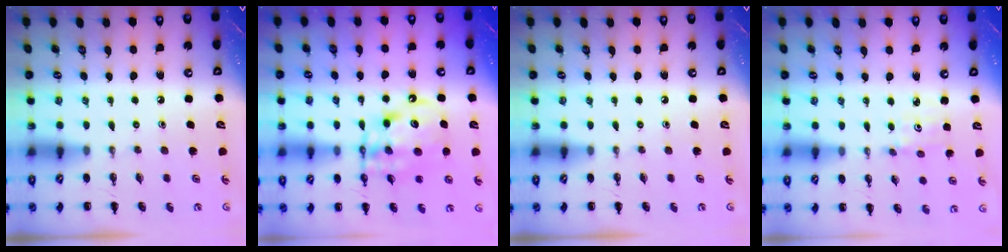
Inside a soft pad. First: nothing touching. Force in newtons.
{"total": 11.3, "press": 10.9, "slide": 2.9}
{"total": 0.0}
{"total": 2.6, "press": 2.5, "slide": 0.8}